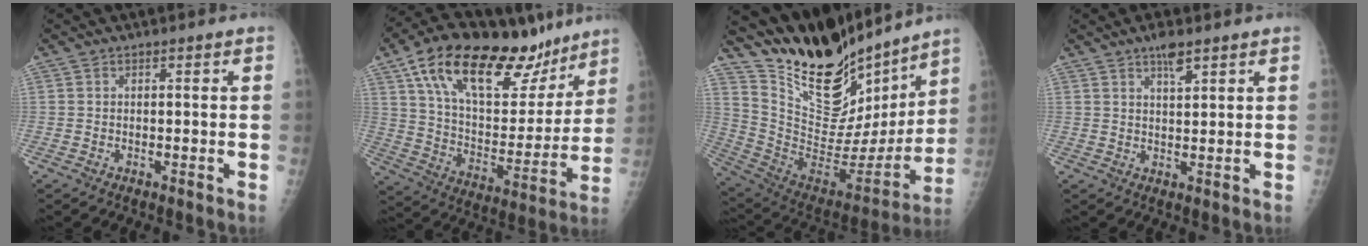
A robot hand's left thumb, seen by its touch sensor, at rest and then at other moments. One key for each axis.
{"total": 29.1, "fx": 17.8, "fy": 13.2, "fz": 18.9, "tx": -0.263, "ty": -0.029, "tz": 0.291}
{"total": 25.8, "fx": 20.2, "fy": 10.7, "fz": 12.0, "tx": -0.168, "ty": -0.103, "tz": 0.336}
{"total": 3.7, "fx": 2.5, "fy": 1.0, "fz": 2.5, "tx": -0.037, "ty": -0.010, "tz": 0.043}